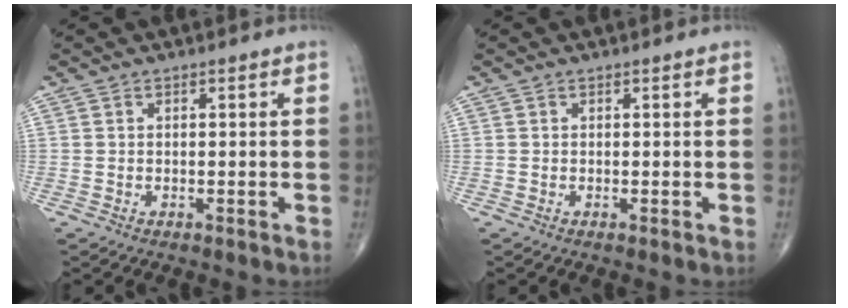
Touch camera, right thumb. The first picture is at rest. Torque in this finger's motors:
{"motor_torque": [0.70, 0.48, -0.27, -0.41, -0.04]}